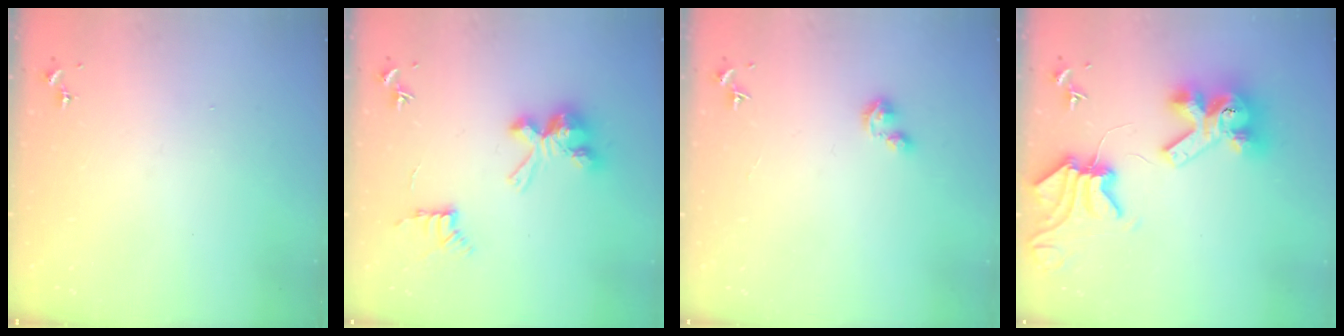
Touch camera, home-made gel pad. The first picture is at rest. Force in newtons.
{"total": 11.3, "press": 11.3, "slide": 0.7}
{"total": 2.2, "press": 2.2, "slide": 0.2}
{"total": 12.7, "press": 12.7, "slide": 1.3}